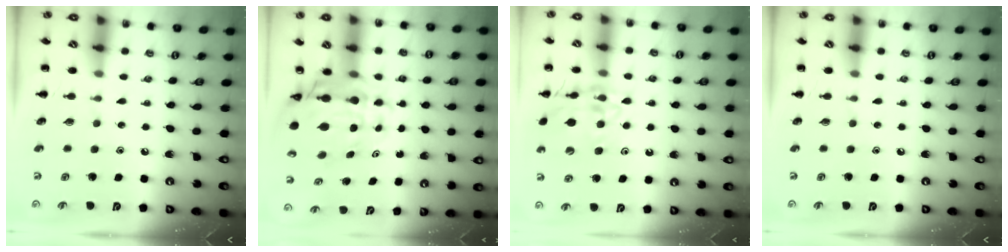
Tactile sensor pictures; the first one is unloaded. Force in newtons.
{"total": 9.6, "press": 9.2, "slide": 2.7}
{"total": 15.5, "press": 15.4, "slide": 1.8}
{"total": 0.0}